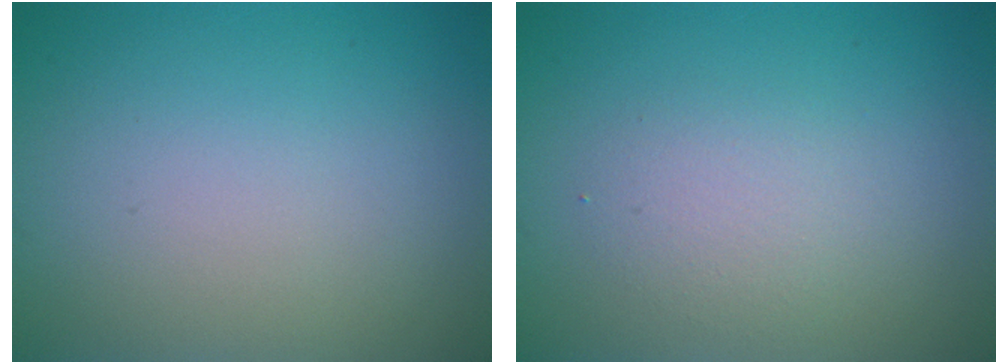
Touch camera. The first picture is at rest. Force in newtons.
{"total": 2.0, "press": 2.0, "slide": 0.1}